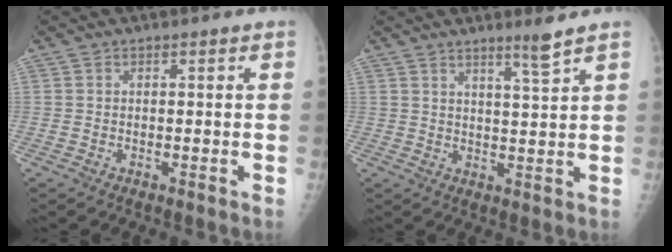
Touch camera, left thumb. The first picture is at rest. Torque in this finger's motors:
{"motor_torque": [-0.06, 0.00, -0.12, -0.18, 0.03]}